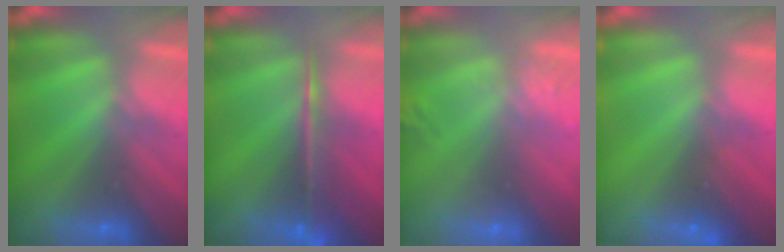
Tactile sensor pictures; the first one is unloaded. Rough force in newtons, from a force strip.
{"total": 5.9}
{"total": 2.6}
{"total": 2.3}